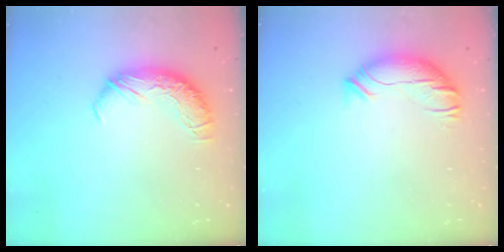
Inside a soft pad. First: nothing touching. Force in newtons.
{"total": 2.0, "press": 0.6, "slide": 1.9}